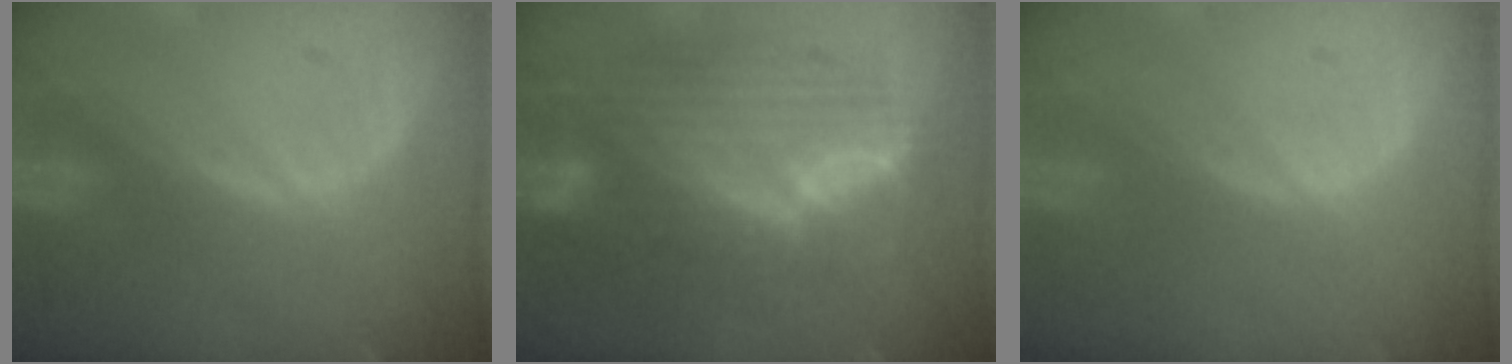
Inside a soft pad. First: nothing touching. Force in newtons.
{"total": 11.4, "press": 11.3, "slide": 0.9}
{"total": 0.0}